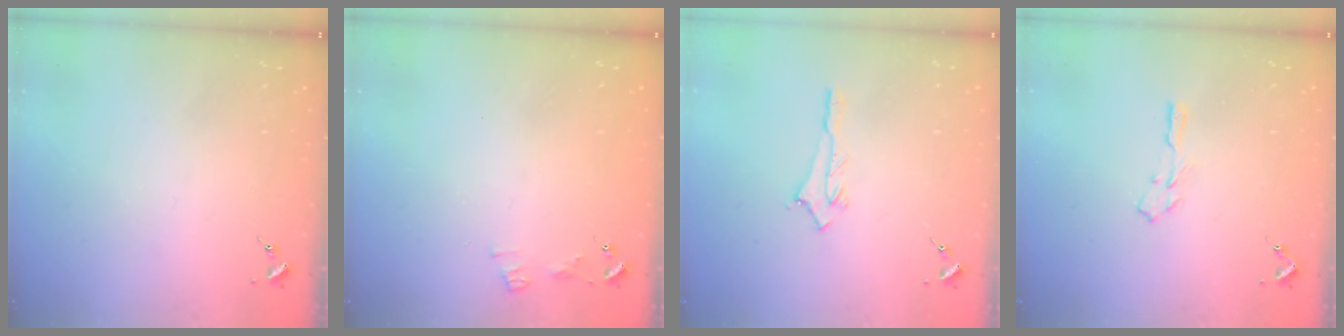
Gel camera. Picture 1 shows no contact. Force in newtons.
{"total": 5.2, "press": 5.2, "slide": 0.7}
{"total": 2.9, "press": 2.9, "slide": 0.3}
{"total": 3.5, "press": 3.5, "slide": 0.4}